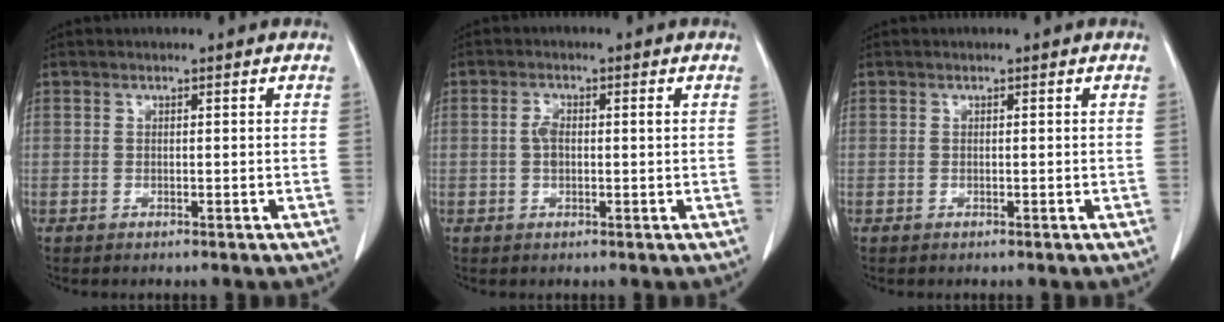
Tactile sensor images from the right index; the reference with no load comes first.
{"total": 2.8, "force": [0.2, 1.1, 2.5], "torque": [-0.057, 0.010, 0.002]}
{"total": 0.0}